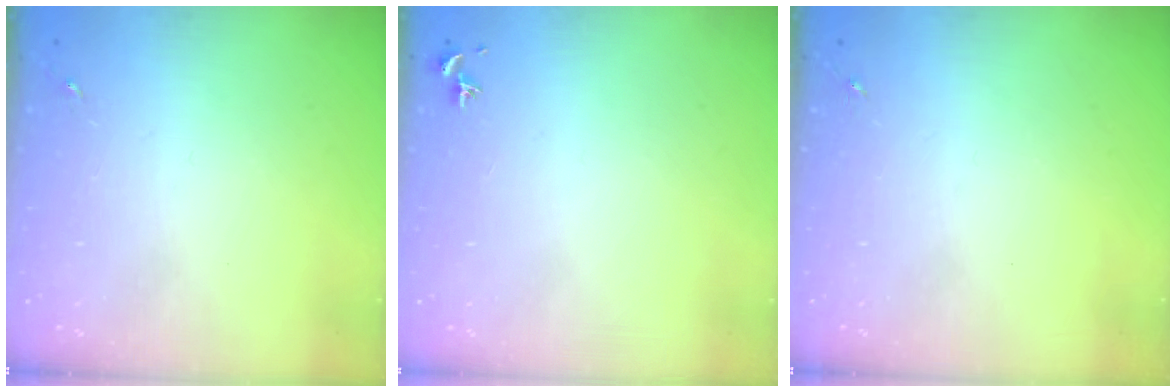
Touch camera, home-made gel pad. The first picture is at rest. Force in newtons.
{"total": 0.7, "press": 0.5, "slide": 0.4}
{"total": 0.0}